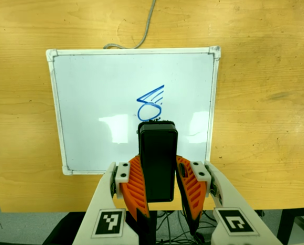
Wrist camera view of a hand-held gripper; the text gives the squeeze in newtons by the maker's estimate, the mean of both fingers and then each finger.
{"total": 7.0, "left": 5.4, "right": 8.6}